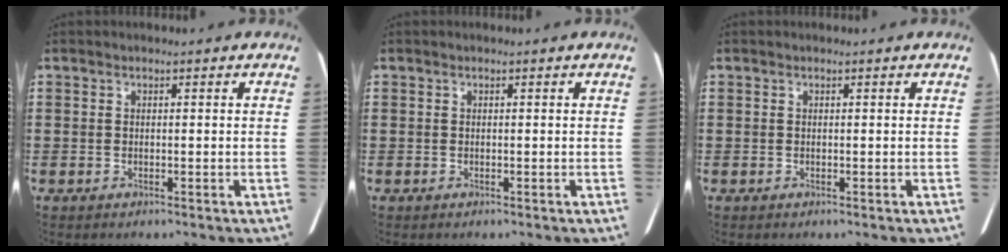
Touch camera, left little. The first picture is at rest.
{"total": 0.0}
{"total": 0.0}